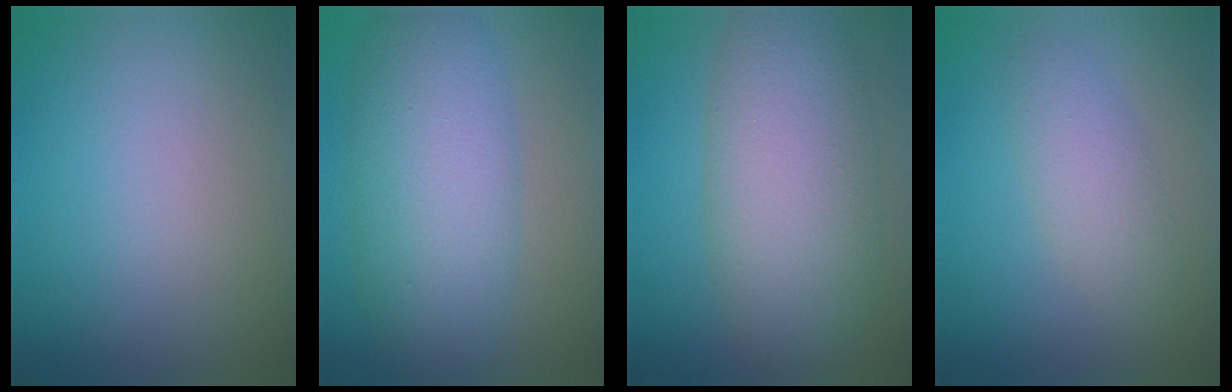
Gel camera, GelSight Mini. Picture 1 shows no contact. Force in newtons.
{"total": 8.1, "press": 8.1, "slide": 0.3}
{"total": 9.0, "press": 9.0, "slide": 0.3}
{"total": 2.8, "press": 2.8, "slide": 0.0}